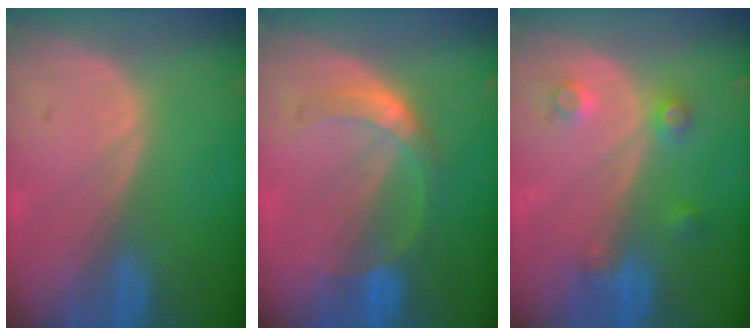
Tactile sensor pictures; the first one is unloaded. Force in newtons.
{"total": 5.6, "press": 5.0, "slide": 2.5}
{"total": 3.6, "press": 3.3, "slide": 1.4}